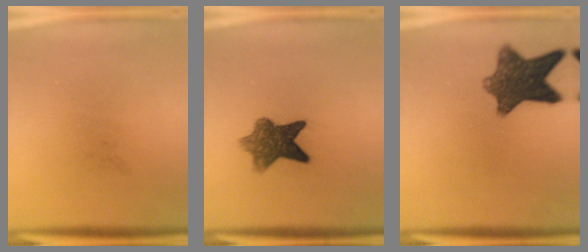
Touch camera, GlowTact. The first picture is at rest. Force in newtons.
{"total": 8.0}
{"total": 10.3}